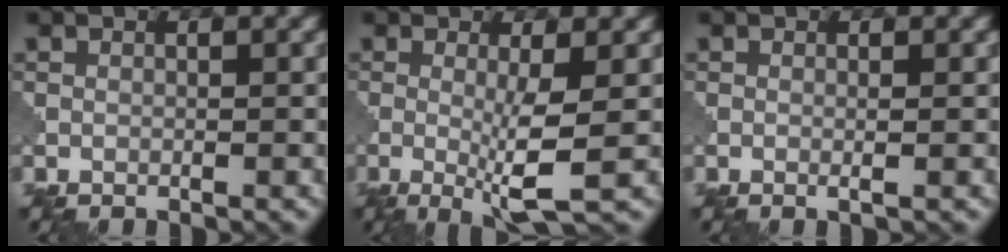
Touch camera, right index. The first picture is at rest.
{"total": 4.4, "force": [-0.5, 0.6, 4.4], "torque": [-0.079, -0.013, -0.008]}
{"total": 0.9, "force": [0.0, 0.2, 0.8], "torque": [-0.011, 0.000, -0.004]}